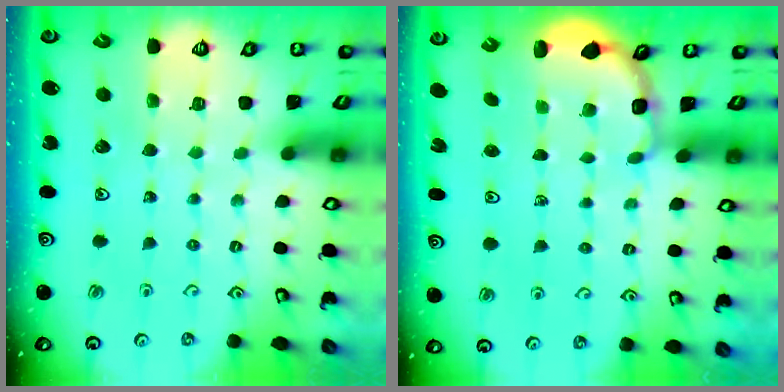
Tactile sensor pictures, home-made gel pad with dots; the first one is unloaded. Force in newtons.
{"total": 2.7, "press": 2.3, "slide": 1.5}